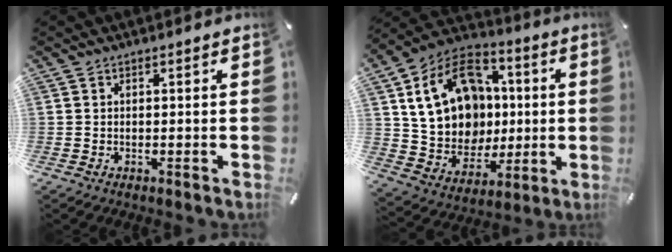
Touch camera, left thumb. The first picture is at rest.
{"total": 20.3, "force": [3.4, 16.9, 10.8], "torque": [-0.198, 0.001, 0.078]}